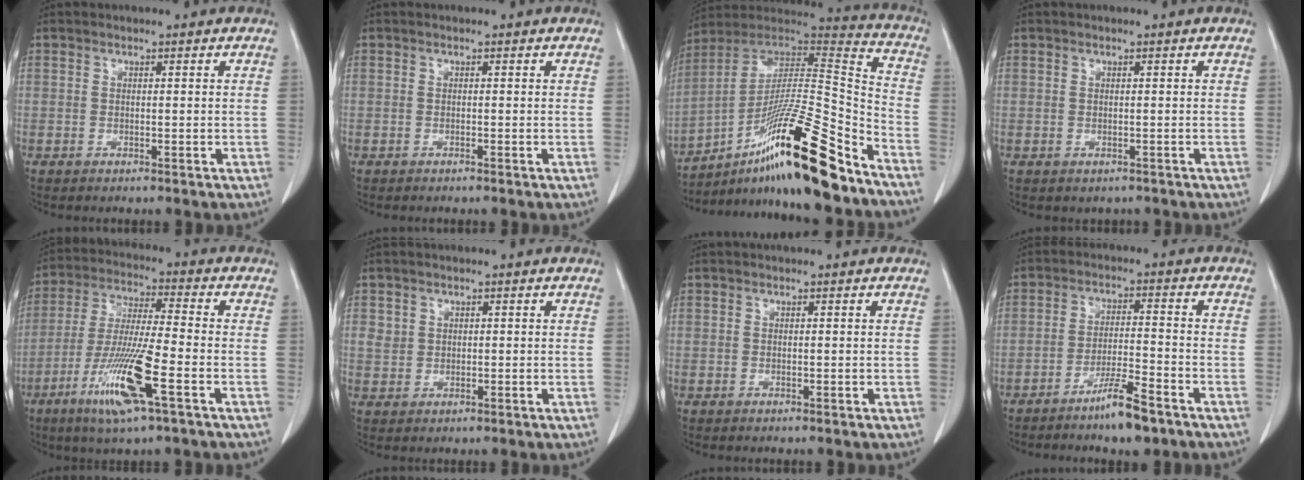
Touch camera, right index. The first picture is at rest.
{"total": 0.0}
{"total": 24.0, "force": [-15.2, 1.9, 18.5], "torque": [-0.293, -0.002, -0.259]}
{"total": 1.2, "force": [-0.6, 1.0, 0.1], "torque": [-0.004, 0.004, -0.002]}
{"total": 13.2, "force": [-5.8, 0.5, 11.8], "torque": [-0.239, -0.022, -0.108]}
{"total": 2.2, "force": [0.7, 2.0, 0.6], "torque": [-0.008, 0.007, 0.019]}
{"total": 0.0}
{"total": 7.0, "force": [-5.0, 0.6, 4.9], "torque": [-0.090, -0.009, -0.087]}